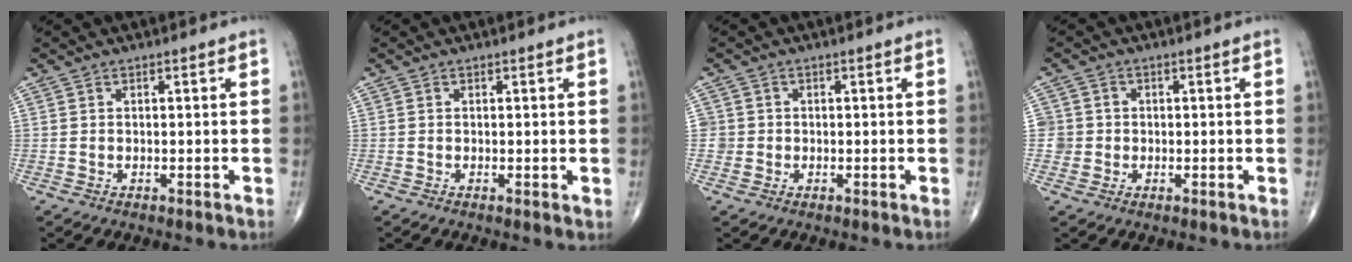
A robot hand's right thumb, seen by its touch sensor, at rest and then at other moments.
{"total": 0.8, "force": [0.1, 0.3, 0.7], "torque": [-0.013, -0.004, -0.001]}
{"total": 2.0, "force": [-0.2, 2.0, -0.1], "torque": [0.017, 0.007, -0.006]}
{"total": 3.2, "force": [-0.1, 3.2, 0.0], "torque": [0.026, 0.008, -0.004]}